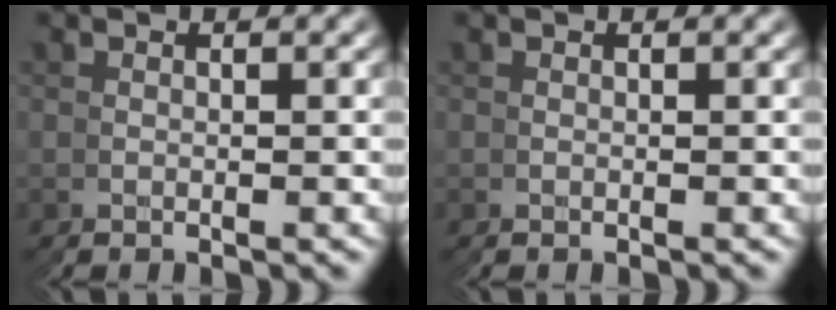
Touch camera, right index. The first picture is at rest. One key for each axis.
{"total": 0.0}